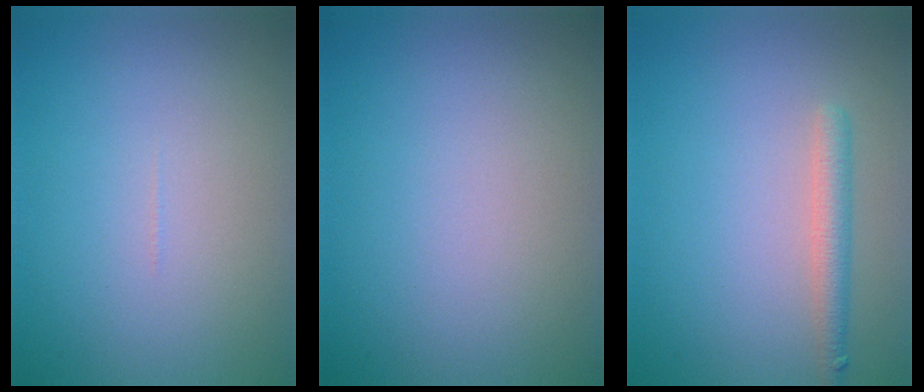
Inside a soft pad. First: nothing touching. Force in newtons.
{"total": 0.0}
{"total": 2.2, "press": 2.2, "slide": 0.1}